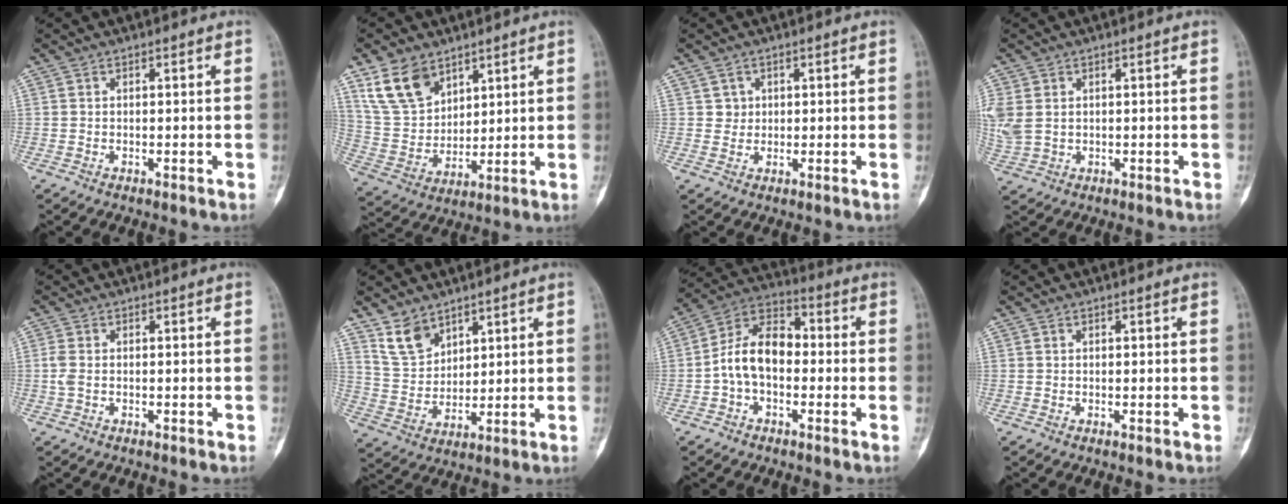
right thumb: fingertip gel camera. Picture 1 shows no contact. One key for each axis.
{"total": 11.8, "fx": 7.6, "fy": 7.4, "fz": 5.3, "tx": -0.088, "ty": -0.029, "tz": 0.161}
{"total": 1.8, "fx": 0.7, "fy": 1.7, "fz": 0.2, "tx": 0.008, "ty": -0.001, "tz": 0.007}
{"total": 6.1, "fx": 1.2, "fy": 4.4, "fz": 4.1, "tx": -0.110, "ty": 0.003, "tz": 0.033}
{"total": 2.0, "fx": -0.1, "fy": 1.2, "fz": 1.6, "tx": -0.052, "ty": 0.001, "tz": -0.003}
{"total": 7.6, "fx": 5.6, "fy": 4.4, "fz": 2.8, "tx": -0.040, "ty": -0.030, "tz": 0.122}
{"total": 11.0, "fx": -1.3, "fy": 6.8, "fz": 8.6, "tx": -0.142, "ty": 0.037, "tz": -0.038}
{"total": 0.0}